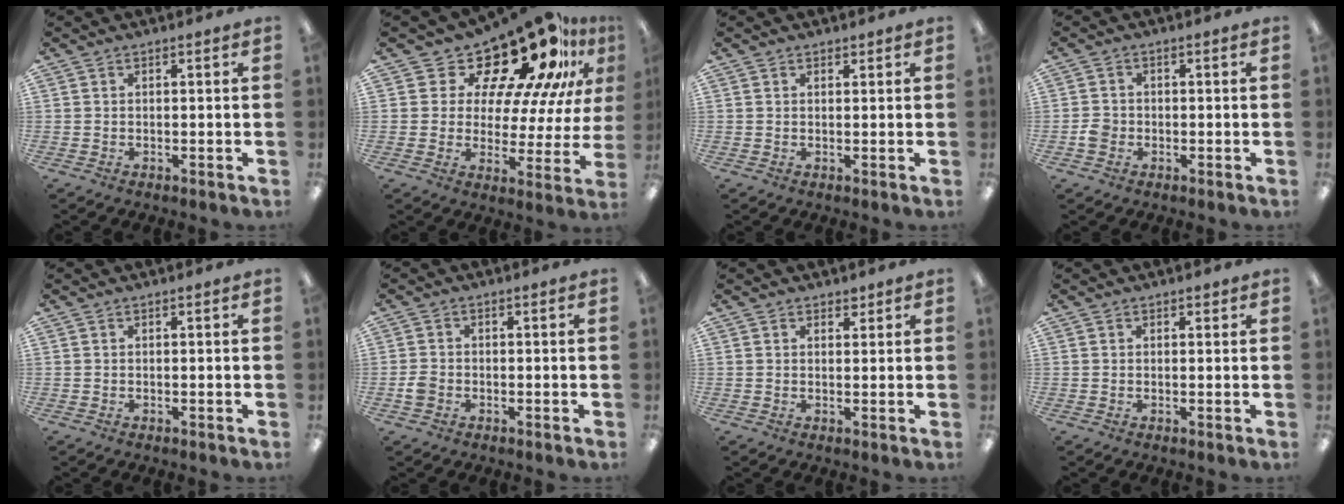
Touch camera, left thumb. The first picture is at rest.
{"total": 20.3, "force": [15.3, 8.0, 10.6], "torque": [-0.164, -0.122, 0.251]}
{"total": 1.0, "force": [0.8, 0.6, 0.1], "torque": [0.005, -0.002, 0.014]}
{"total": 2.9, "force": [-0.8, 2.5, 1.2], "torque": [-0.019, 0.007, -0.016]}
{"total": 0.0}
{"total": 2.6, "force": [-0.9, 2.1, 1.1], "torque": [-0.018, 0.006, -0.017]}
{"total": 1.8, "force": [1.4, 1.1, 0.3], "torque": [0.001, -0.003, 0.025]}
{"total": 1.0, "force": [0.6, 0.8, 0.3], "torque": [0.002, -0.001, 0.010]}